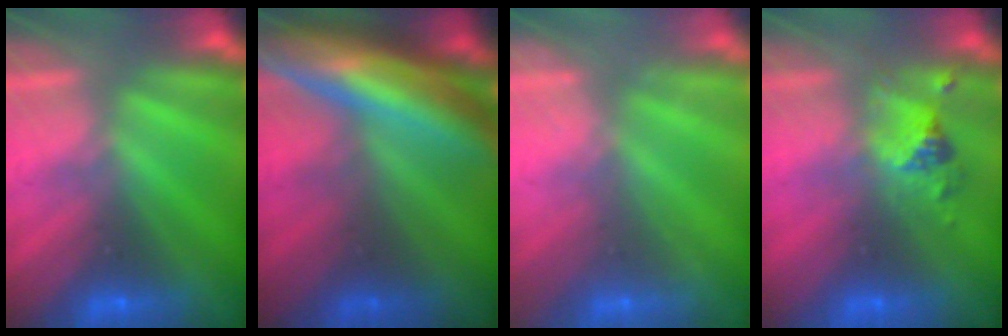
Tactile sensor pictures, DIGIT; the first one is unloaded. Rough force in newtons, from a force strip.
{"total": 9.4}
{"total": 2.4}
{"total": 2.4}